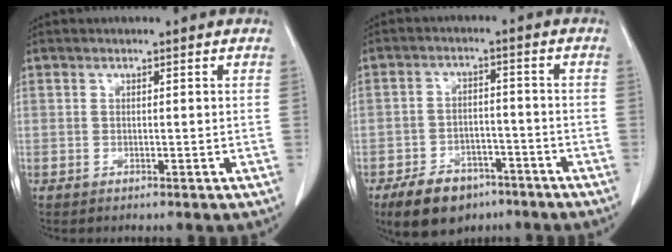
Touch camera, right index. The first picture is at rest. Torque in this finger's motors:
{"motor_torque": [0.62, -0.43, 0.20, 0.01]}